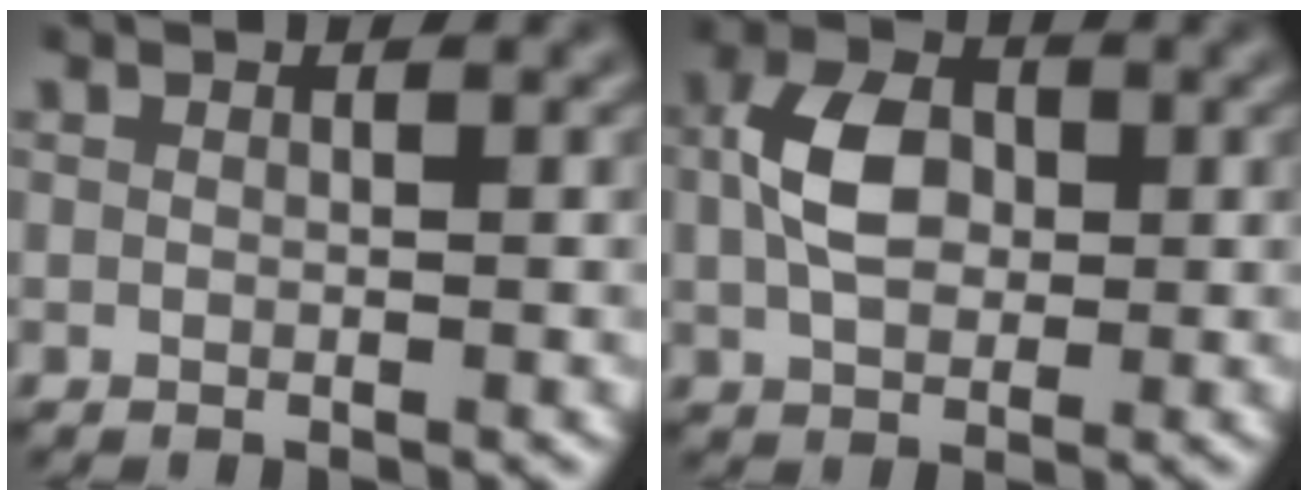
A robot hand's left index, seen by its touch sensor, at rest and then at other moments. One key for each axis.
{"total": 5.0, "fx": 0.3, "fy": 3.5, "fz": 3.5, "tx": -0.079, "ty": 0.003, "tz": 0.000}